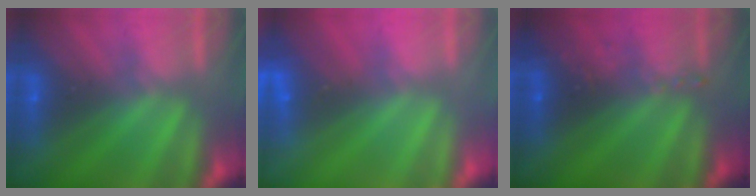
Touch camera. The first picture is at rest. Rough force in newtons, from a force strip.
{"total": 2.3}
{"total": 2.5}